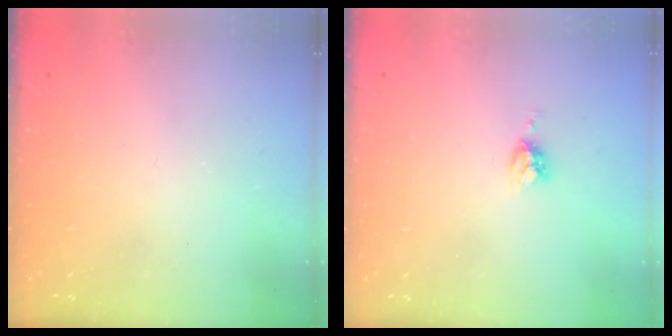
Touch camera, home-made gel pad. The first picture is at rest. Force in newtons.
{"total": 4.7, "press": 4.6, "slide": 0.4}